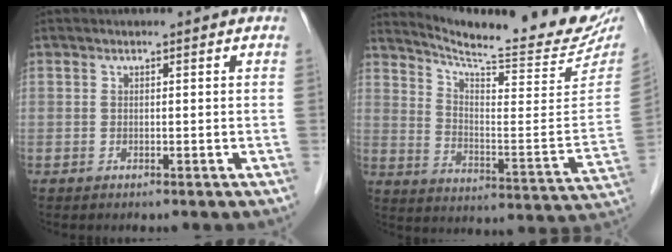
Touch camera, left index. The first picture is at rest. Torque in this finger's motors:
{"motor_torque": [0.05, -0.38, 0.16, 0.04]}